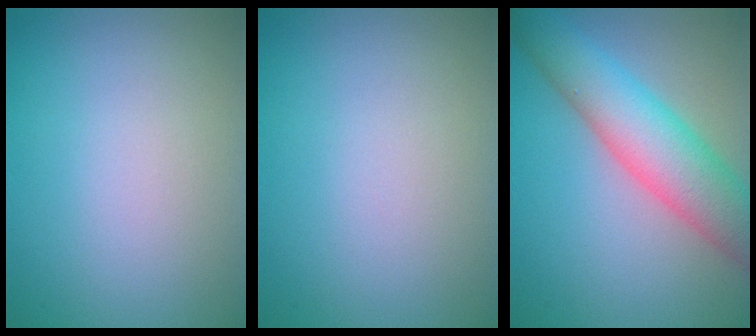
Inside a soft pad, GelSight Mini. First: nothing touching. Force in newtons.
{"total": 0.0}
{"total": 7.6, "press": 7.6, "slide": 0.3}